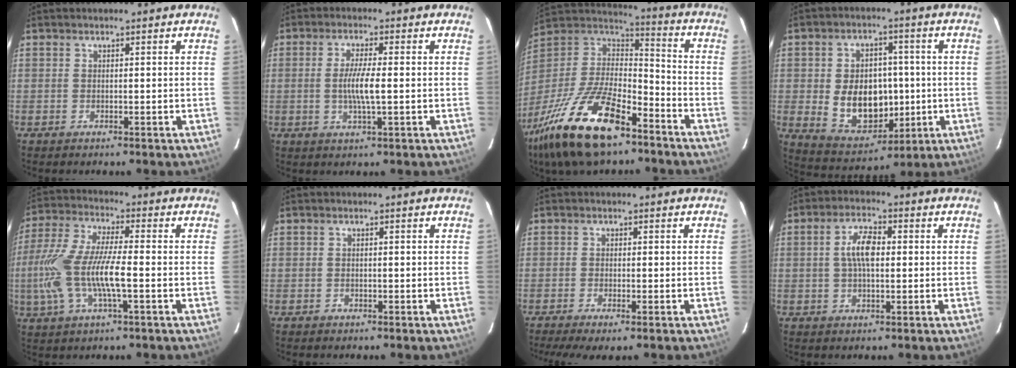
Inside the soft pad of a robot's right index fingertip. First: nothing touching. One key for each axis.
{"total": 5.5, "fx": -0.5, "fy": 0.5, "fz": 5.4, "tx": -0.099, "ty": -0.005, "tz": -0.008}
{"total": 24.9, "fx": -15.8, "fy": 9.6, "fz": 16.7, "tx": -0.348, "ty": -0.033, "tz": -0.282}
{"total": 13.4, "fx": -1.0, "fy": 9.9, "fz": 8.9, "tx": -0.182, "ty": 0.000, "tz": 0.009}
{"total": 15.1, "fx": -2.8, "fy": 3.6, "fz": 14.4, "tx": -0.300, "ty": -0.005, "tz": -0.056}
{"total": 0.9, "fx": -0.5, "fy": 0.7, "fz": 0.0, "tx": 0.004, "ty": 0.002, "tz": -0.007}
{"total": 4.7, "fx": -3.2, "fy": 0.6, "fz": 3.4, "tx": -0.073, "ty": -0.018, "tz": -0.054}
{"total": 5.9, "fx": 0.5, "fy": 2.5, "fz": 5.3, "tx": -0.101, "ty": 0.013, "tz": 0.010}